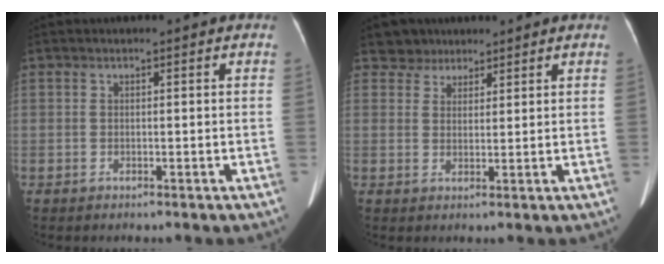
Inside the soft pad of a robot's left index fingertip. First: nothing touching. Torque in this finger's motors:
{"motor_torque": [0.19, -0.21, -0.03, -0.02]}